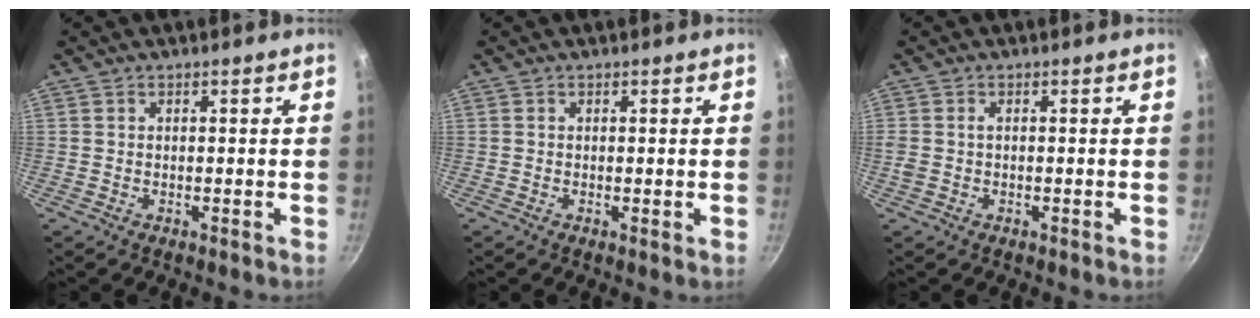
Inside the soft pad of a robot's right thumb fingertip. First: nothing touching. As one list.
[{"total": 0.5, "force": [0.0, 0.0, 0.5], "torque": [-0.008, -0.002, -0.002]}, {"total": 1.4, "force": [0.0, 0.9, 1.0], "torque": [-0.022, 0.002, 0.000]}]